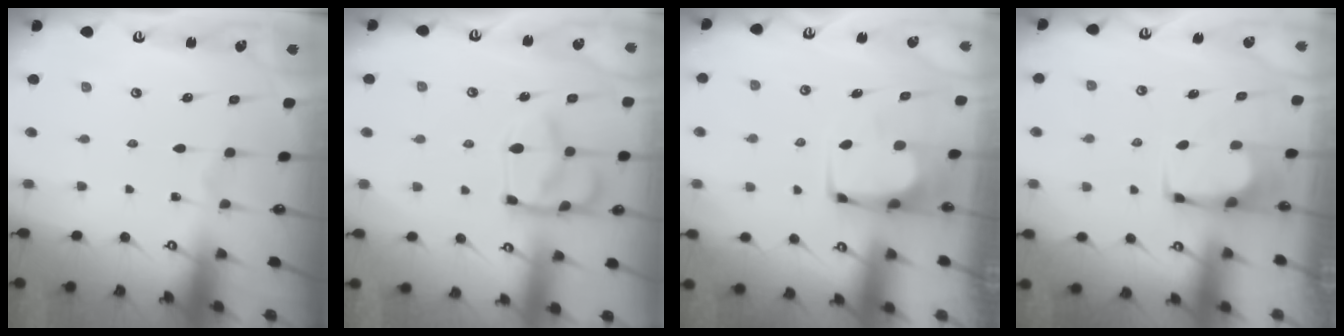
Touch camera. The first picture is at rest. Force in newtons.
{"total": 14.4, "press": 14.3, "slide": 1.2}
{"total": 2.4, "press": 2.3, "slide": 0.5}
{"total": 2.7, "press": 2.6, "slide": 0.4}